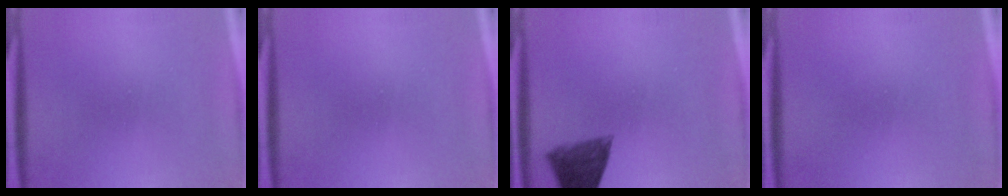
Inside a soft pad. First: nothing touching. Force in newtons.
{"total": 0.0}
{"total": 7.1}
{"total": 1.7}